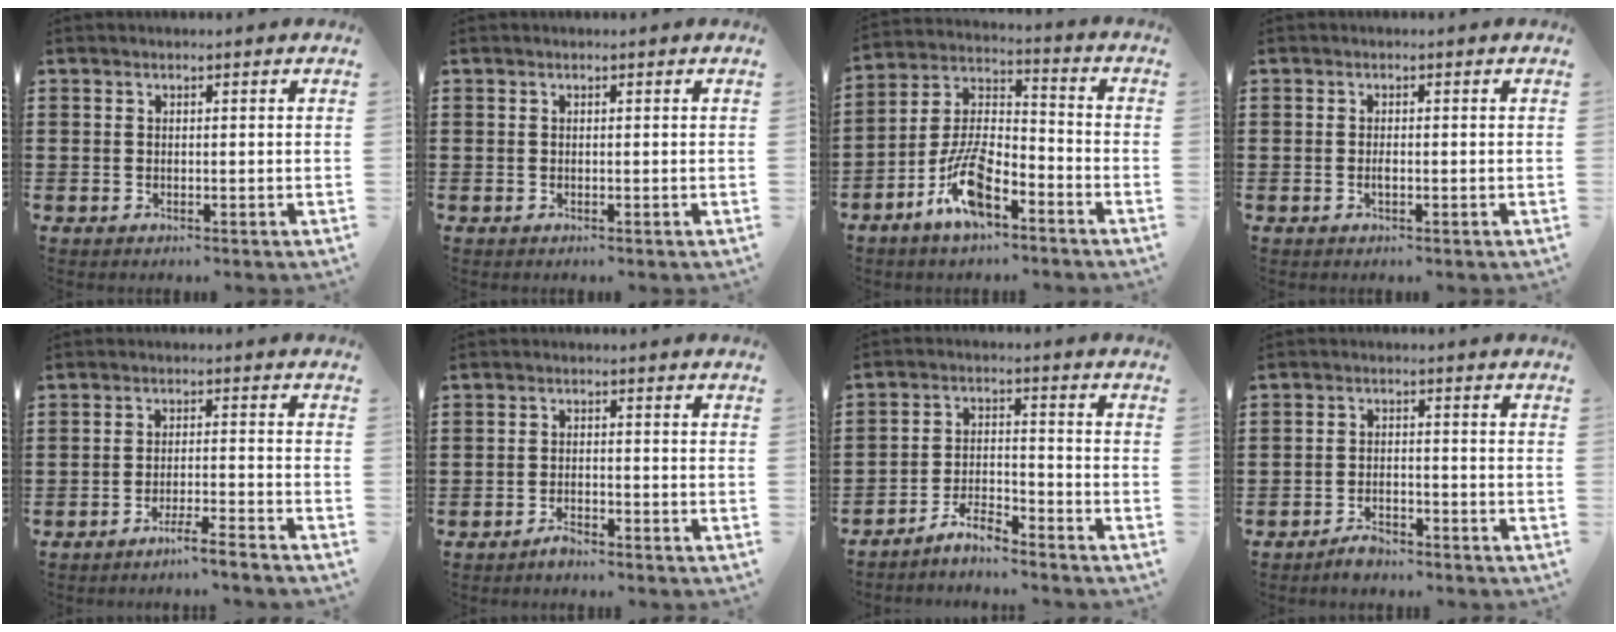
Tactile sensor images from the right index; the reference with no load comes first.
{"total": 0.0}
{"total": 10.4, "force": [-6.3, 3.8, 7.3], "torque": [-0.157, 0.003, -0.118]}
{"total": 0.9, "force": [-0.2, 0.3, 0.9], "torque": [-0.018, -0.003, -0.002]}
{"total": 3.8, "force": [-3.4, -0.8, 1.5], "torque": [-0.024, -0.007, -0.065]}
{"total": 1.9, "force": [-1.7, 0.1, 0.7], "torque": [-0.018, -0.001, -0.032]}
{"total": 4.5, "force": [-4.3, 0.5, 1.3], "torque": [-0.033, 0.007, -0.088]}
{"total": 2.7, "force": [-2.5, 0.5, 0.6], "torque": [-0.016, 0.004, -0.050]}